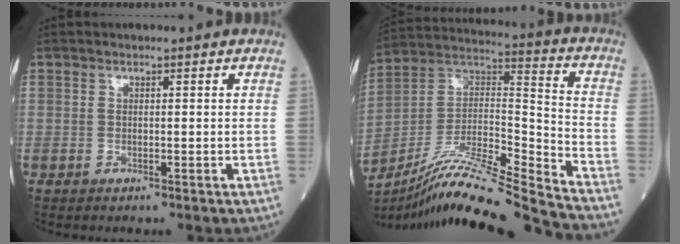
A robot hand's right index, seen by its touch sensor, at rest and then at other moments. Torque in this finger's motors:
{"motor_torque": [0.38, -0.53, 0.37, 0.09]}